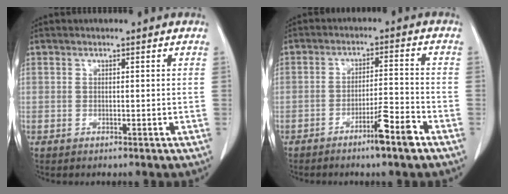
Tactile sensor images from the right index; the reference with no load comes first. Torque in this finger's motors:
{"motor_torque": [0.59, -0.57, 0.24, 0.08]}